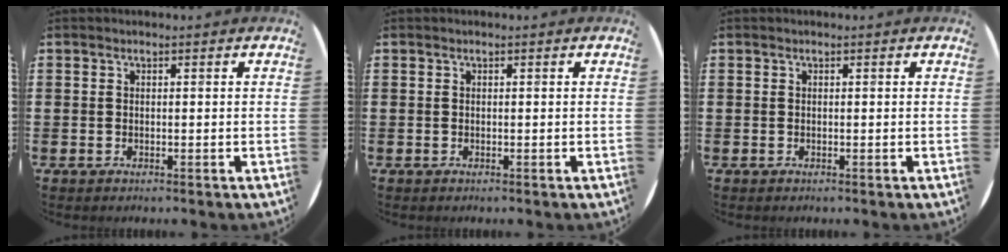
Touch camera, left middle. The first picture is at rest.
{"total": 0.0}
{"total": 0.0}